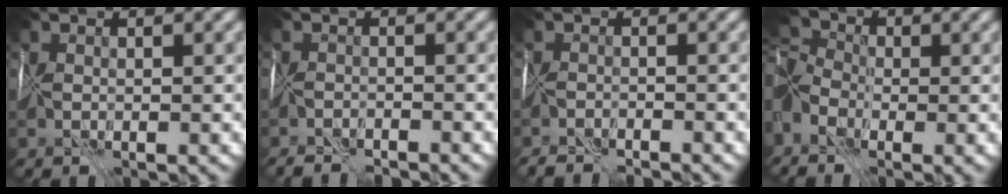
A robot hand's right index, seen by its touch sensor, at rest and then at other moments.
{"total": 4.5, "force": [-4.4, 0.5, 0.7], "torque": [-0.007, -0.008, -0.060]}
{"total": 4.9, "force": [-4.8, 0.7, 0.8], "torque": [-0.006, -0.011, -0.065]}
{"total": 6.6, "force": [-2.4, 4.1, 4.6], "torque": [-0.110, -0.007, -0.038]}